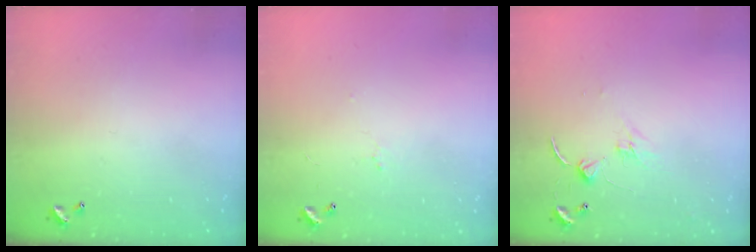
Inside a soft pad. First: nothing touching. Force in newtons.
{"total": 1.9, "press": 1.8, "slide": 0.6}
{"total": 0.6, "press": 0.5, "slide": 0.3}